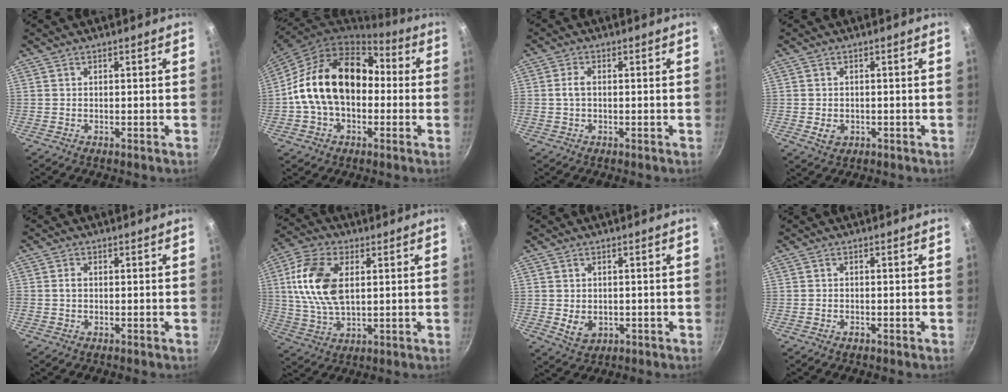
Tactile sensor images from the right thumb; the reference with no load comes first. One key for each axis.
{"total": 19.3, "fx": 0.0, "fy": 13.5, "fz": 13.7, "tx": -0.207, "ty": 0.049, "tz": -0.009}
{"total": 2.4, "fx": 0.0, "fy": 1.3, "fz": 2.0, "tx": -0.043, "ty": 0.008, "tz": -0.003}
{"total": 2.8, "fx": -0.6, "fy": 2.2, "fz": 1.5, "tx": -0.023, "ty": -0.002, "tz": -0.005}
{"total": 1.5, "fx": 0.0, "fy": 1.2, "fz": 1.0, "tx": -0.017, "ty": 0.007, "tz": -0.002}
{"total": 14.0, "fx": 2.8, "fy": 8.0, "fz": 11.1, "tx": -0.211, "ty": -0.001, "tz": 0.051}
{"total": 4.1, "fx": -0.4, "fy": 3.3, "fz": 2.5, "tx": -0.036, "ty": -0.008, "tz": 0.004}
{"total": 1.0, "fx": -0.7, "fy": 0.6, "fz": 0.5, "tx": -0.012, "ty": 0.003, "tz": -0.012}